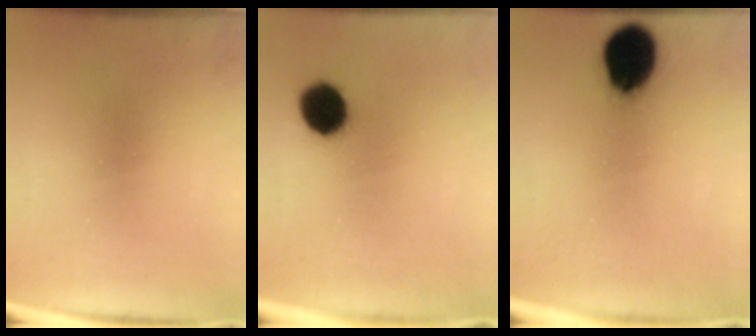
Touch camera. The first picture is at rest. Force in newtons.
{"total": 9.5}
{"total": 13.5}